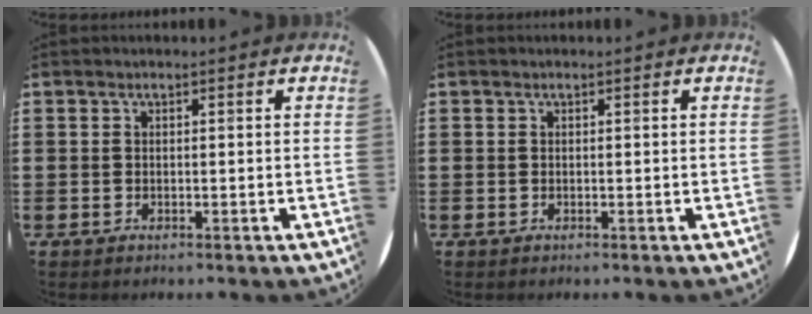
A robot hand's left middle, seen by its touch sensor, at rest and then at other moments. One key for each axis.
{"total": 0.0}